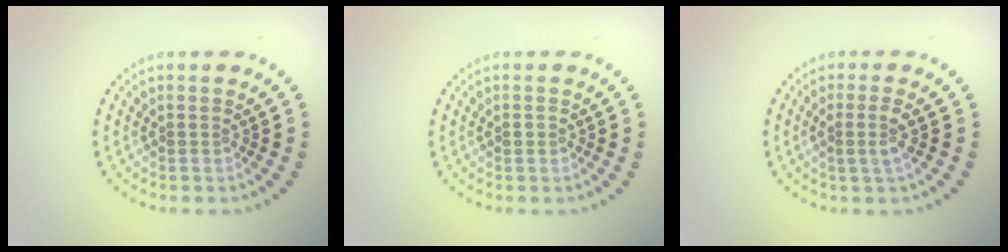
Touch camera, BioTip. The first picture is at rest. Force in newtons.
{"total": 0.7, "press": 0.7, "slide": 0.1}
{"total": 1.7, "press": 1.4, "slide": 1.0}